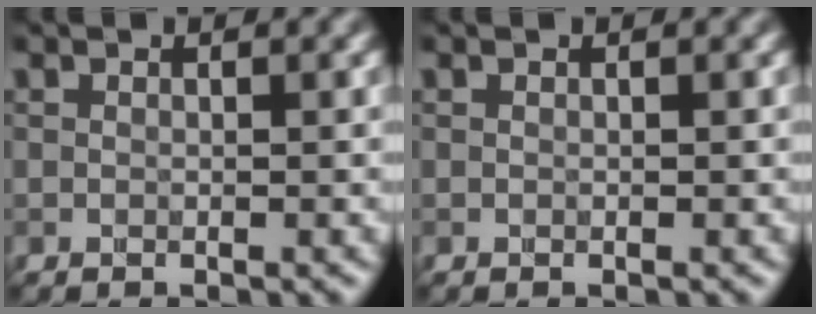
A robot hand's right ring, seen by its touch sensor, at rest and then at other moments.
{"total": 0.0}